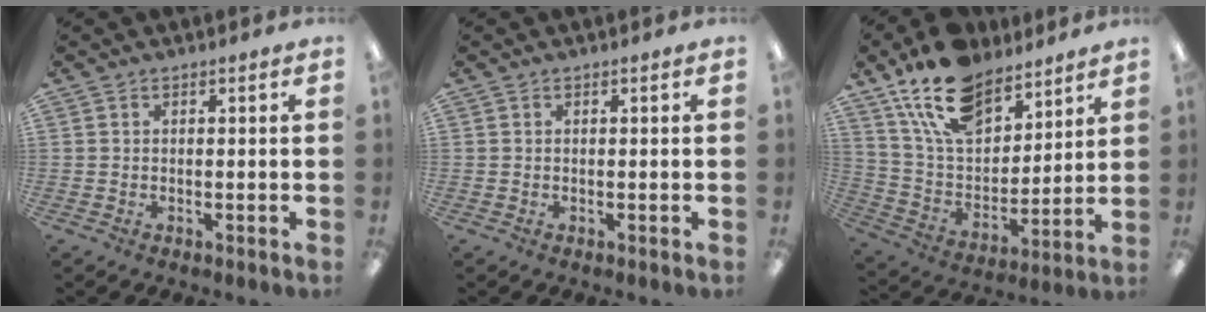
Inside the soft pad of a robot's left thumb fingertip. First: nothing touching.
{"total": 0.0}
{"total": 18.3, "force": [13.1, 9.5, 8.5], "torque": [-0.172, -0.061, 0.242]}